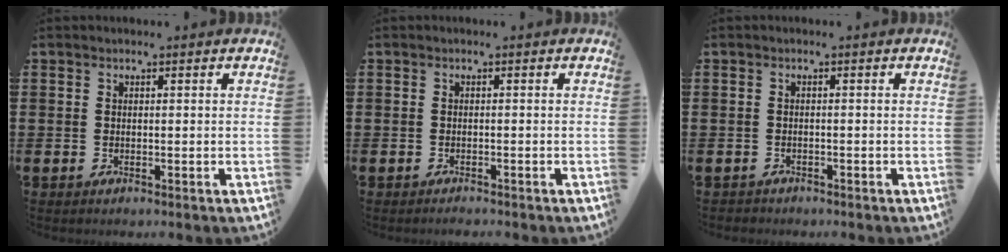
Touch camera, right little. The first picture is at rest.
{"total": 0.5, "force": [-0.5, 0.0, 0.1], "torque": [-0.003, -0.004, -0.010]}
{"total": 0.6, "force": [-0.5, 0.3, -0.1], "torque": [0.000, 0.002, -0.013]}